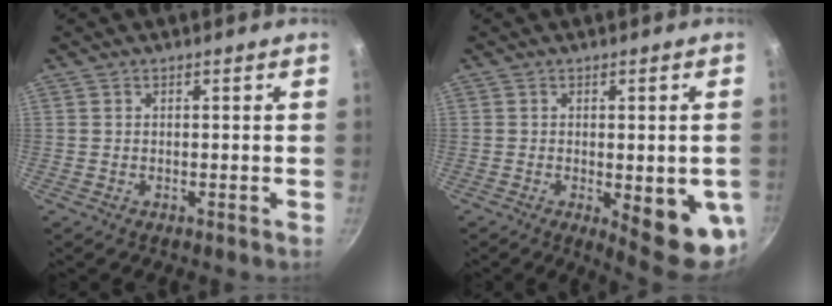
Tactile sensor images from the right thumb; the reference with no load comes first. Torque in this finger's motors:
{"motor_torque": [-0.42, 0.82, 0.04, -0.08, 0.15]}